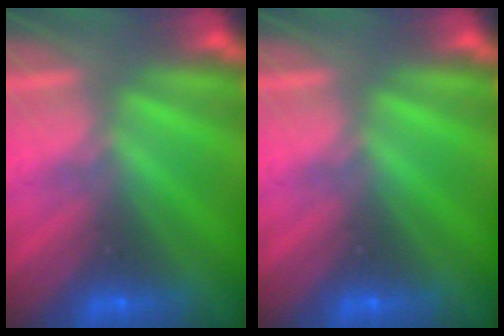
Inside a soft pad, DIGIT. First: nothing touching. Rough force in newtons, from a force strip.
{"total": 0.0}